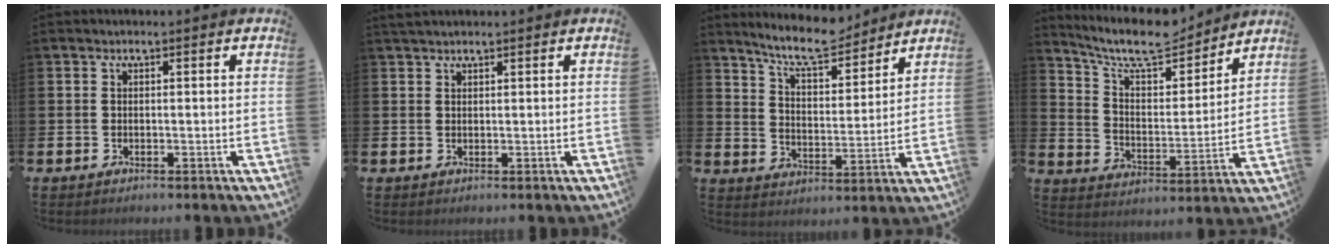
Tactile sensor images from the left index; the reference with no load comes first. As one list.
[{"total": 1.4, "force": [1.3, 0.4, 0.3], "torque": [0.002, 0.001, 0.022]}, {"total": 8.7, "force": [8.0, 1.4, 2.9], "torque": [-0.072, -0.047, 0.144]}, {"total": 10.0, "force": [8.9, 2.5, 3.8], "torque": [-0.101, -0.059, 0.154]}]